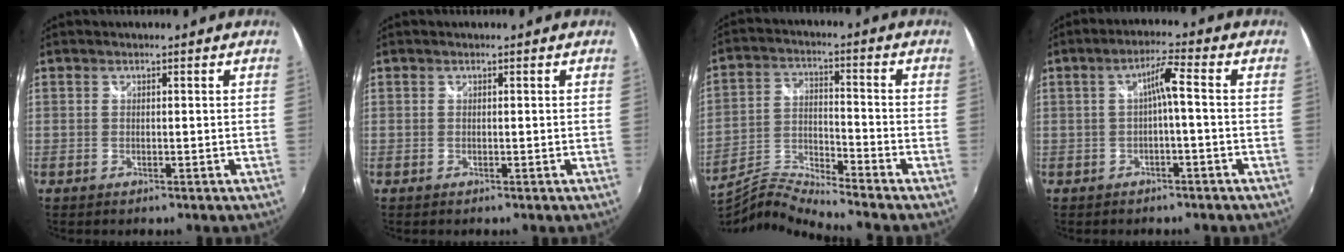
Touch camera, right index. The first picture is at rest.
{"total": 0.0}
{"total": 7.8, "force": [-7.4, -1.8, 1.6], "torque": [-0.038, 0.006, -0.151]}
{"total": 4.1, "force": [-0.7, 0.0, 4.0], "torque": [-0.077, 0.010, -0.009]}